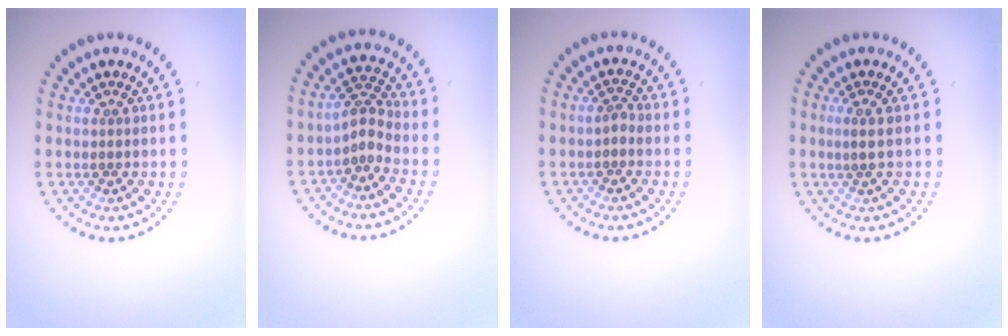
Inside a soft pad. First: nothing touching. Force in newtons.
{"total": 2.1, "press": 1.5, "slide": 1.5}
{"total": 0.8, "press": 0.6, "slide": 0.5}
{"total": 1.2, "press": 1.0, "slide": 0.7}